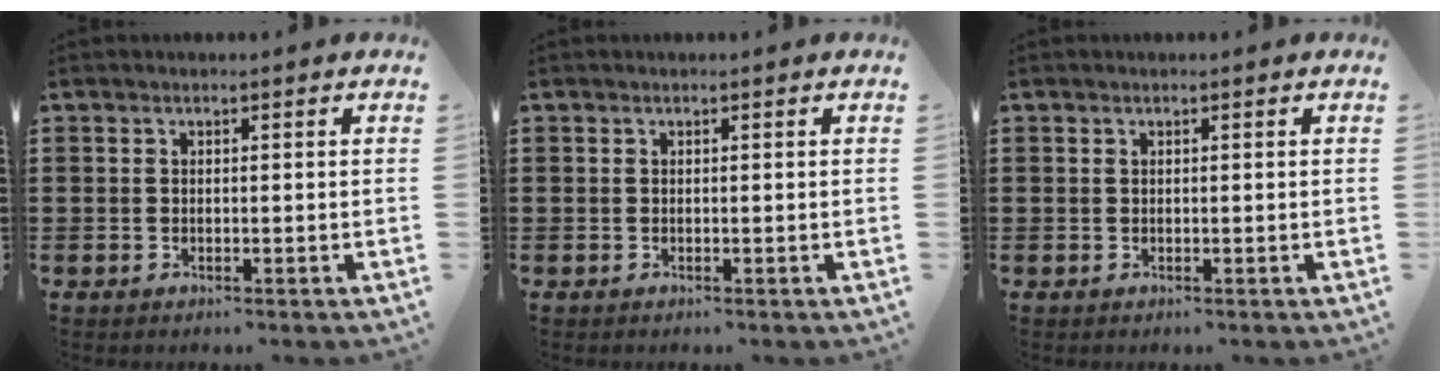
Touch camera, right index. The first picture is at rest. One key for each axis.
{"total": 0.0}
{"total": 0.0}